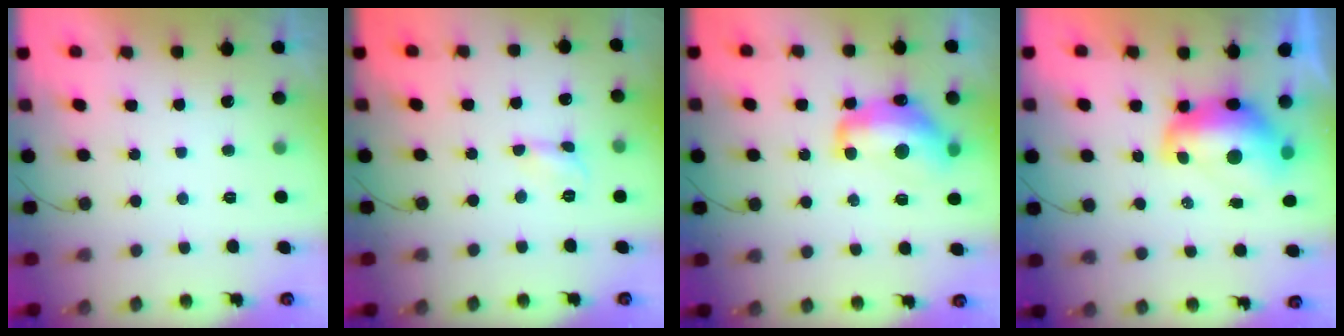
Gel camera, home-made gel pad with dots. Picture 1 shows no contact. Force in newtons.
{"total": 2.7, "press": 2.7, "slide": 0.2}
{"total": 13.7, "press": 13.7, "slide": 1.1}
{"total": 11.2, "press": 11.2, "slide": 1.0}